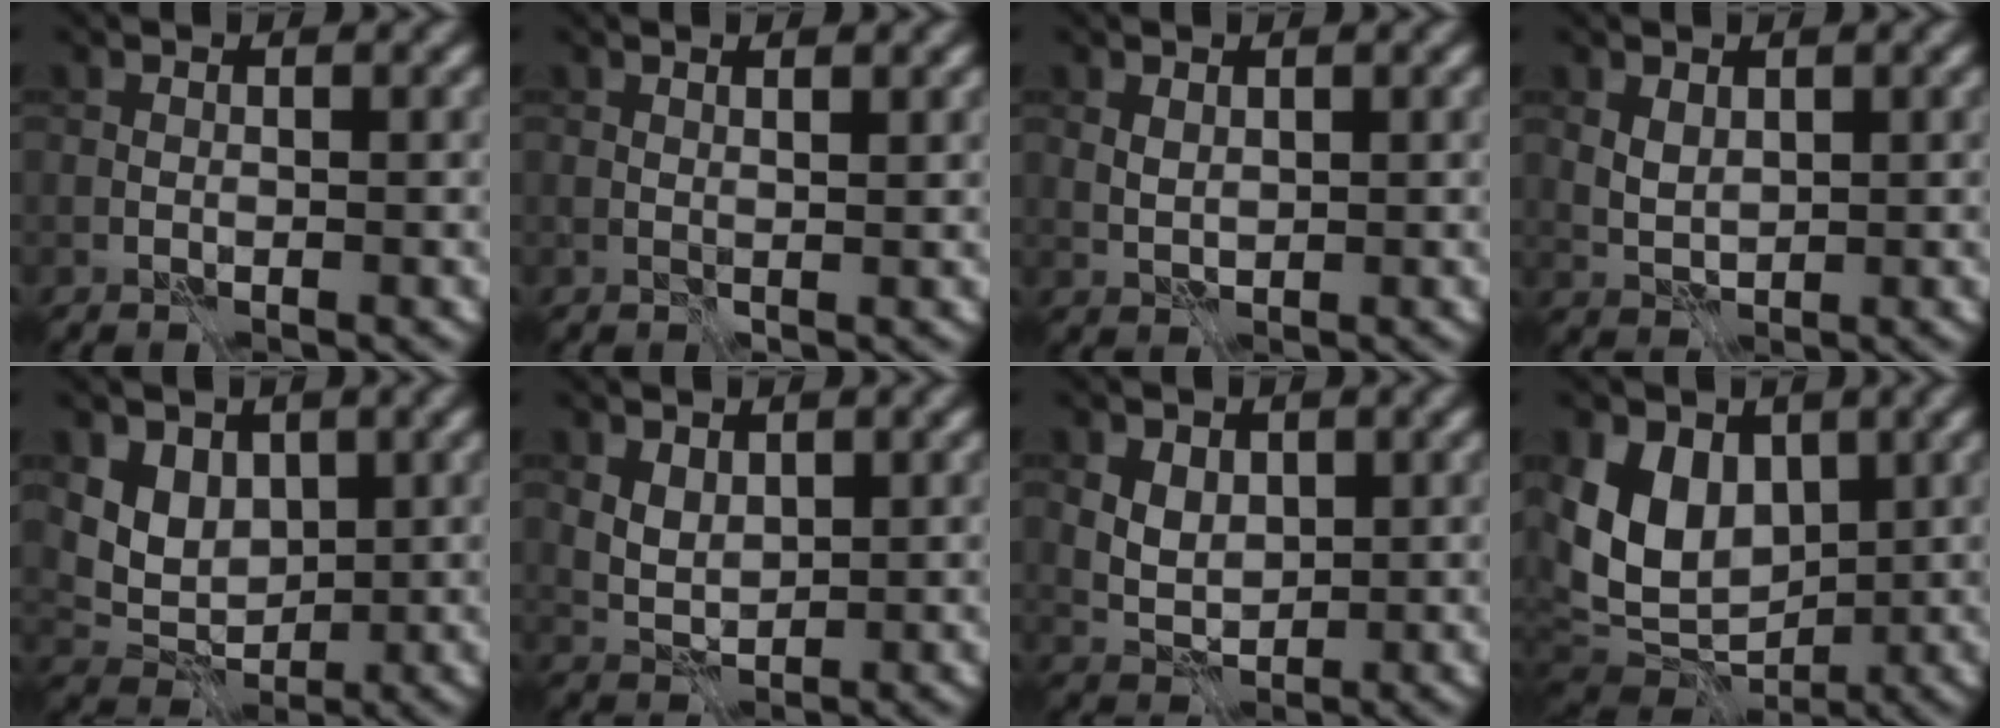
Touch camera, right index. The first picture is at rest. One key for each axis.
{"total": 1.1, "fx": 0.7, "fy": 0.1, "fz": 0.8, "tx": -0.016, "ty": 0.000, "tz": 0.009}
{"total": 1.3, "fx": 0.6, "fy": 0.7, "fz": 0.8, "tx": -0.020, "ty": -0.002, "tz": 0.016}
{"total": 2.0, "fx": 0.9, "fy": 1.3, "fz": 1.3, "tx": -0.031, "ty": -0.003, "tz": 0.020}
{"total": 4.1, "fx": 1.7, "fy": 3.1, "fz": 2.0, "tx": -0.047, "ty": -0.011, "tz": 0.035}
{"total": 2.5, "fx": 1.0, "fy": 1.7, "fz": 1.6, "tx": -0.035, "ty": -0.005, "tz": 0.023}
{"total": 3.7, "fx": 1.2, "fy": 2.7, "fz": 2.2, "tx": -0.043, "ty": 0.003, "tz": 0.023}
{"total": 8.7, "fx": 1.7, "fy": 6.4, "fz": 5.6, "tx": -0.106, "ty": -0.010, "tz": 0.028}